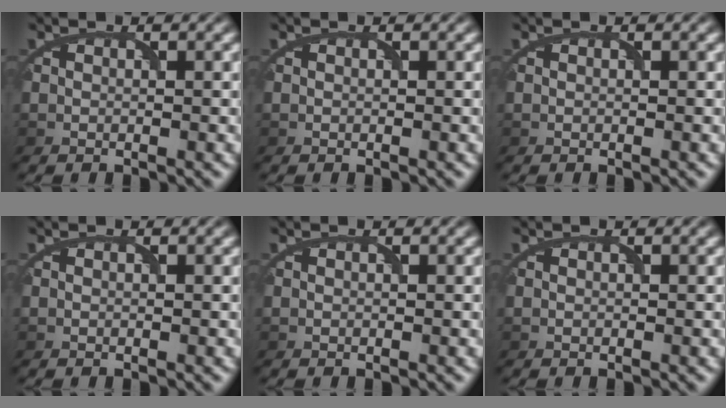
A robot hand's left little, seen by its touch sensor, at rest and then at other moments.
{"total": 0.0}
{"total": 0.0}
{"total": 0.0}
{"total": 0.0}
{"total": 0.0}